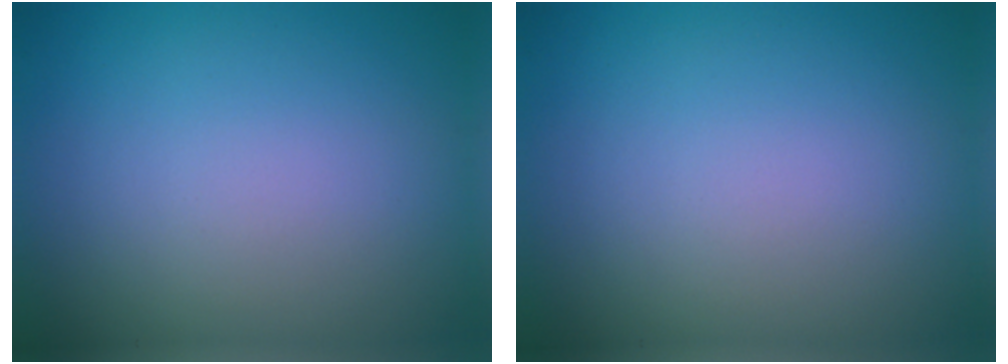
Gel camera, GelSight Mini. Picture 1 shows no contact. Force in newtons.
{"total": 0.0}